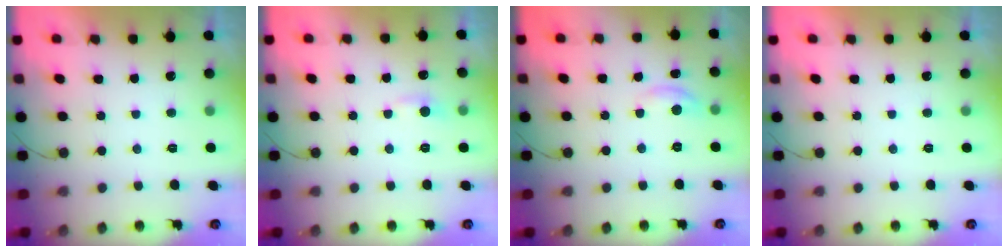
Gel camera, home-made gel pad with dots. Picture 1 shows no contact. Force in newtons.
{"total": 3.8, "press": 3.8, "slide": 0.4}
{"total": 4.4, "press": 4.4, "slide": 0.3}
{"total": 0.0}